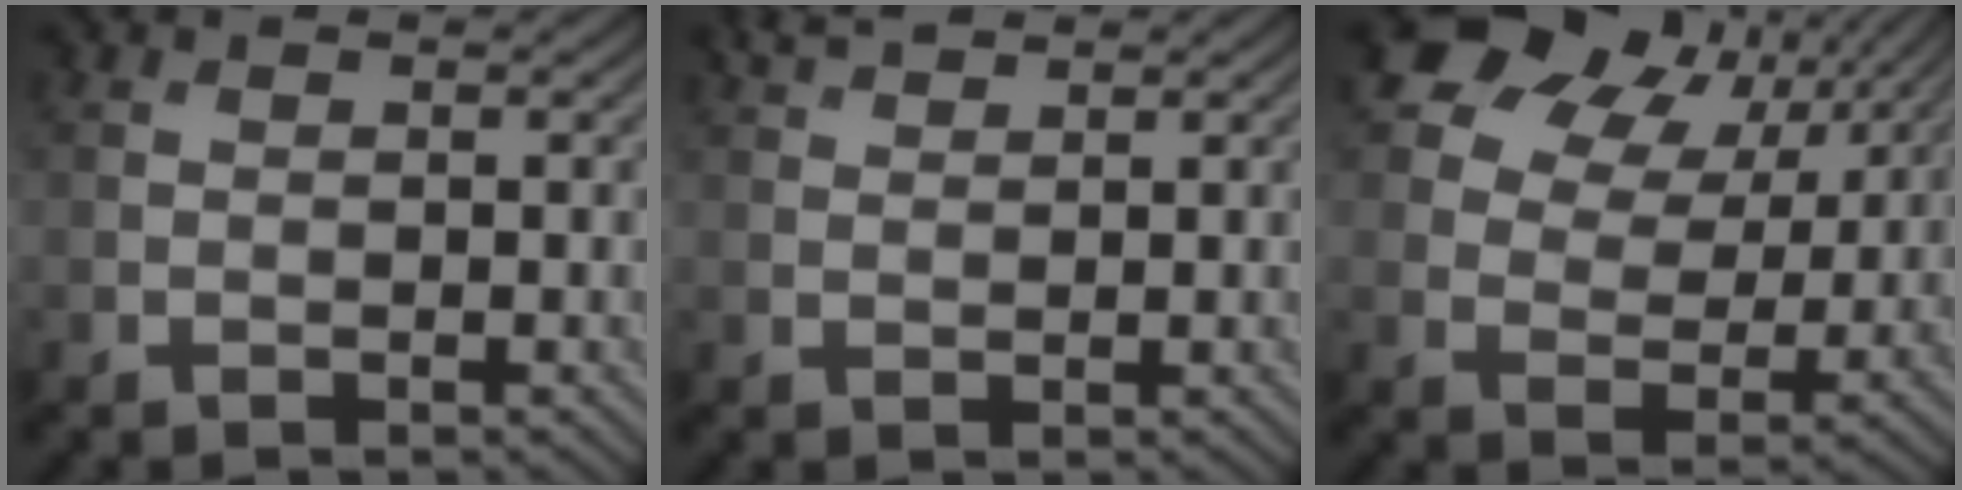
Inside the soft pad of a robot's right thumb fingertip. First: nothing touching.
{"total": 2.1, "force": [1.9, 0.5, 0.8], "torque": [-0.023, 0.008, 0.045]}
{"total": 13.8, "force": [7.9, 8.9, 7.0], "torque": [-0.148, 0.030, 0.123]}